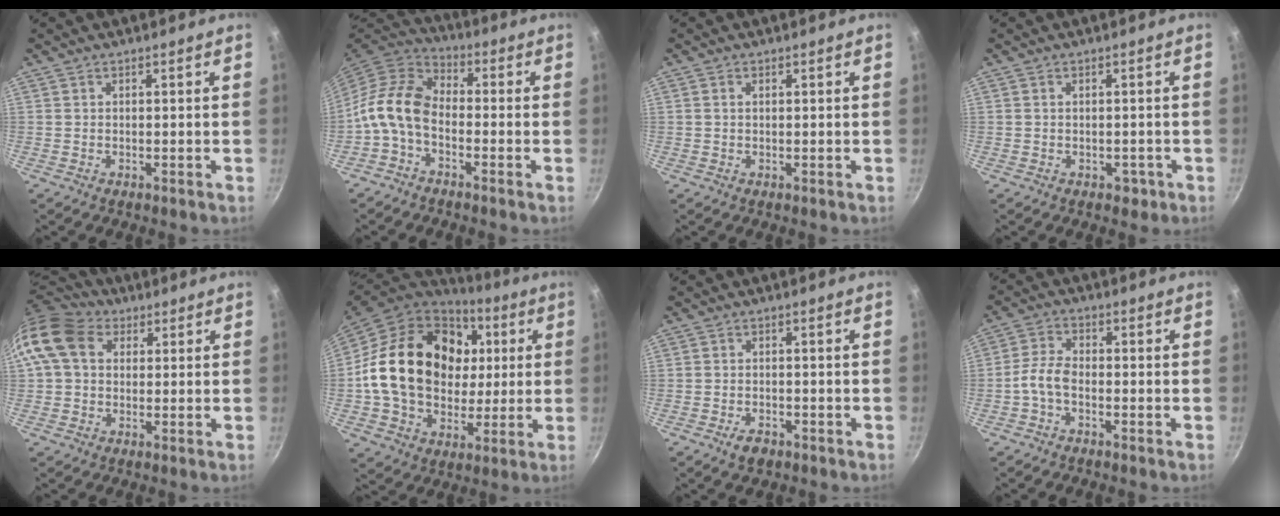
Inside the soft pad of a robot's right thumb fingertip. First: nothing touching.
{"total": 10.3, "force": [-2.8, 6.6, 7.4], "torque": [-0.136, 0.043, -0.074]}
{"total": 0.9, "force": [0.2, 0.6, 0.6], "torque": [-0.010, 0.003, 0.003]}
{"total": 2.1, "force": [-0.8, 1.6, 1.2], "torque": [0.000, 0.014, -0.001]}
{"total": 12.0, "force": [2.8, 9.3, 7.0], "torque": [-0.122, 0.020, 0.035]}
{"total": 25.2, "force": [3.6, 19.3, 15.8], "torque": [-0.249, 0.018, 0.070]}
{"total": 3.2, "force": [-2.0, 1.8, 1.7], "torque": [-0.028, 0.015, -0.031]}
{"total": 4.3, "force": [-2.0, 2.2, 3.1], "torque": [-0.068, 0.025, -0.049]}